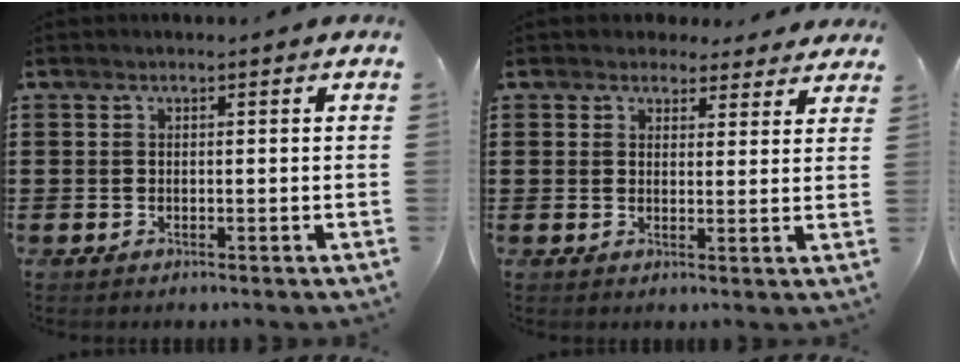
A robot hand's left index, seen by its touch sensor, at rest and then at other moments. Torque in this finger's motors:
{"motor_torque": [1.28, -0.86, 0.39, 0.06]}